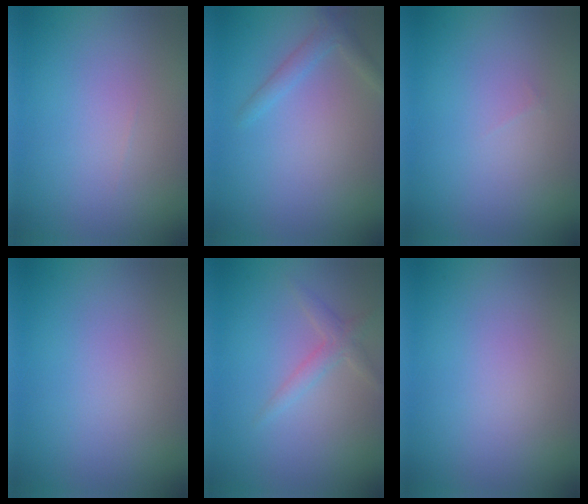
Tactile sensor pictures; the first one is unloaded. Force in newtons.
{"total": 1.6, "press": 1.6, "slide": 0.1}
{"total": 0.0}
{"total": 0.0}
{"total": 1.7, "press": 1.6, "slide": 0.1}
{"total": 0.0}